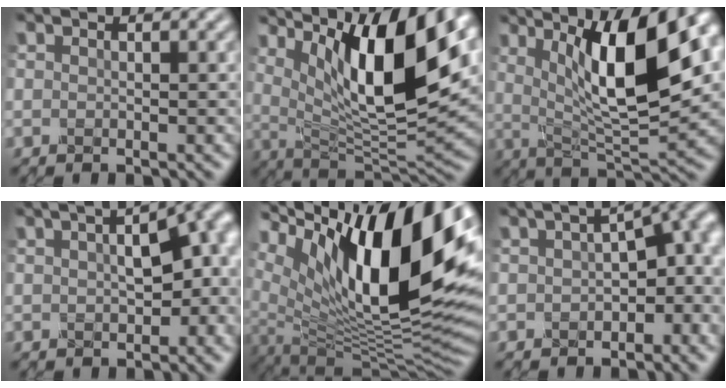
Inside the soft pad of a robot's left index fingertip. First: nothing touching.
{"total": 13.4, "force": [5.4, 3.8, 11.7], "torque": [-0.180, 0.001, 0.094]}
{"total": 13.2, "force": [4.0, 3.9, 12.0], "torque": [-0.181, 0.005, 0.067]}
{"total": 11.3, "force": [1.9, 6.3, 9.2], "torque": [-0.099, 0.027, 0.031]}
{"total": 17.4, "force": [6.7, 6.9, 14.5], "torque": [-0.242, 0.007, 0.111]}
{"total": 8.7, "force": [-0.3, 5.1, 7.1], "torque": [-0.070, -0.001, 0.000]}